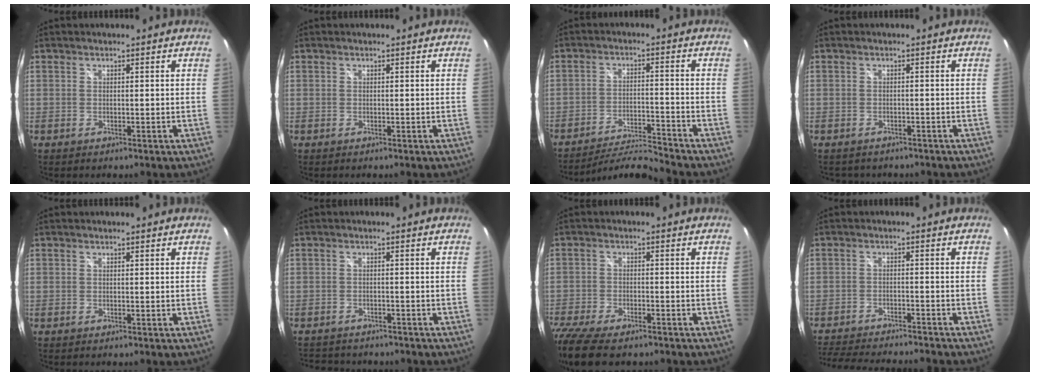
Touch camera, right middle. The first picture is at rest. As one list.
[{"total": 0.0}, {"total": 7.8, "force": [-7.6, -1.5, 0.8], "torque": [-0.039, 0.005, -0.137]}, {"total": 3.4, "force": [-2.8, 1.6, 1.0], "torque": [-0.023, -0.013, -0.036]}, {"total": 0.0}, {"total": 8.0, "force": [-6.9, 3.1, 2.5], "torque": [-0.059, -0.012, -0.099]}, {"total": 13.6, "force": [-10.8, 4.2, 7.0], "torque": [-0.174, -0.052, -0.187]}, {"total": 15.0, "force": [-13.5, 2.2, 6.1], "torque": [-0.134, -0.020, -0.207]}]